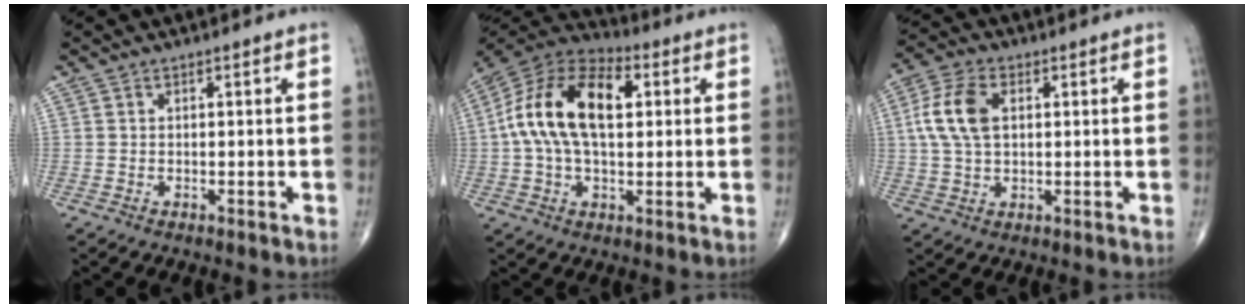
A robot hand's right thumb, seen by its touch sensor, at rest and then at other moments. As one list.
[{"total": 18.3, "force": [3.0, 10.1, 14.9], "torque": [-0.275, 0.027, 0.042]}, {"total": 9.1, "force": [1.7, 5.3, 7.2], "torque": [-0.156, 0.011, 0.032]}]